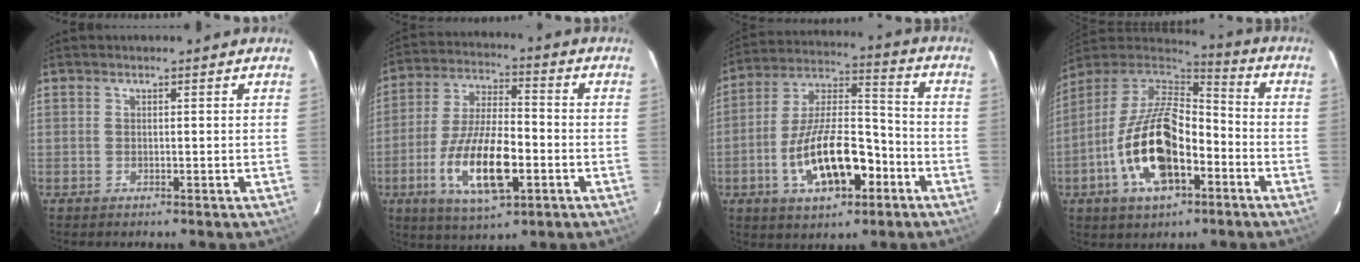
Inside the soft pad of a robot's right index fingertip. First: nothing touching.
{"total": 15.6, "force": [-5.4, 5.5, 13.6], "torque": [-0.280, -0.016, -0.096]}
{"total": 17.0, "force": [-6.7, 7.4, 13.7], "torque": [-0.262, 0.013, -0.109]}
{"total": 18.6, "force": [-6.7, 9.2, 14.8], "torque": [-0.302, -0.006, -0.121]}